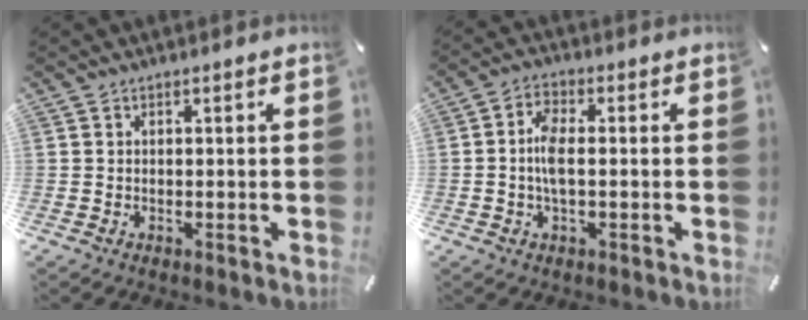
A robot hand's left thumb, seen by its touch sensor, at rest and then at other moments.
{"total": 6.0, "force": [-0.5, 2.5, 5.4], "torque": [-0.117, -0.001, -0.014]}